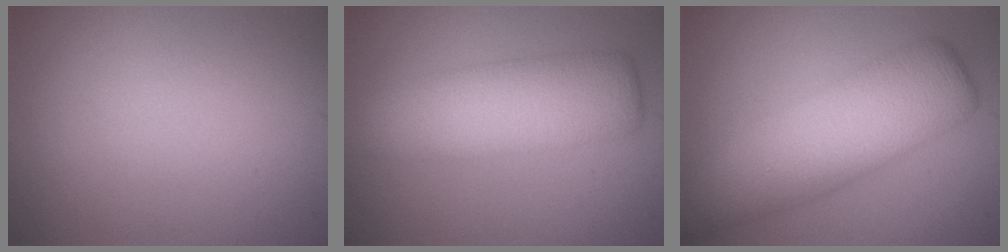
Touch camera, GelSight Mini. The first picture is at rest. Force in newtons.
{"total": 7.1, "press": 7.1, "slide": 0.3}
{"total": 6.7, "press": 6.7, "slide": 0.1}